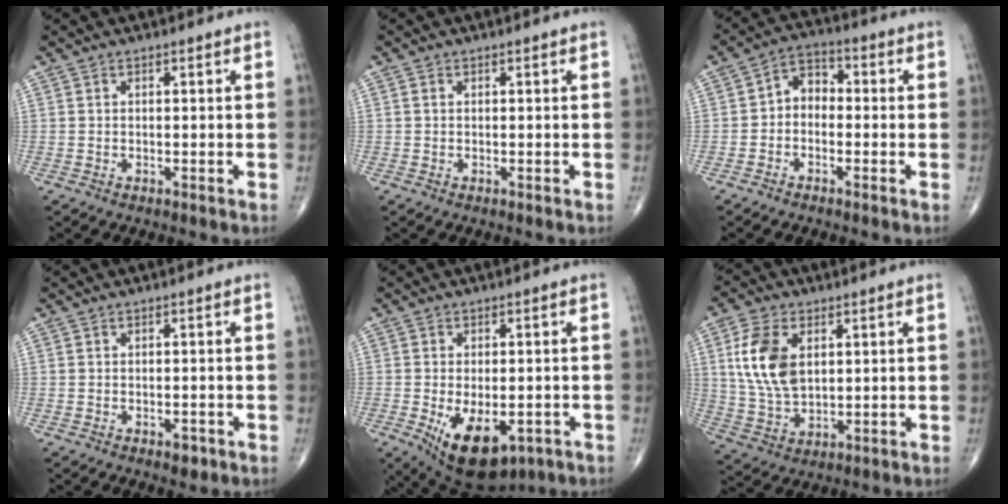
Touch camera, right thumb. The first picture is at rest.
{"total": 0.6, "force": [0.1, 0.5, 0.3], "torque": [-0.004, 0.000, 0.001]}
{"total": 5.4, "force": [-0.9, 4.1, 3.4], "torque": [-0.034, 0.027, -0.034]}
{"total": 1.8, "force": [-0.9, 1.0, 1.2], "torque": [-0.009, 0.000, -0.010]}
{"total": 12.7, "force": [-4.7, 6.8, 9.6], "torque": [-0.144, -0.005, -0.055]}
{"total": 12.0, "force": [3.1, 7.3, 9.0], "torque": [-0.171, -0.009, 0.065]}